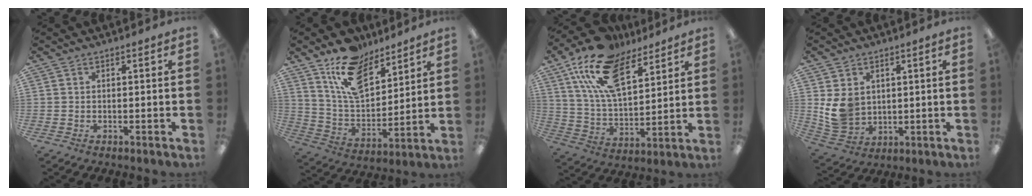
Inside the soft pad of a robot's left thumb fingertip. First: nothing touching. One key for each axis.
{"total": 15.0, "fx": 10.7, "fy": 7.7, "fz": 7.3, "tx": -0.135, "ty": -0.052, "tz": 0.198}
{"total": 19.6, "fx": 12.3, "fy": 9.5, "fz": 12.0, "tx": -0.224, "ty": -0.047, "tz": 0.221}
{"total": 8.5, "fx": 2.0, "fy": 7.1, "fz": 4.3, "tx": -0.100, "ty": -0.001, "tz": 0.041}